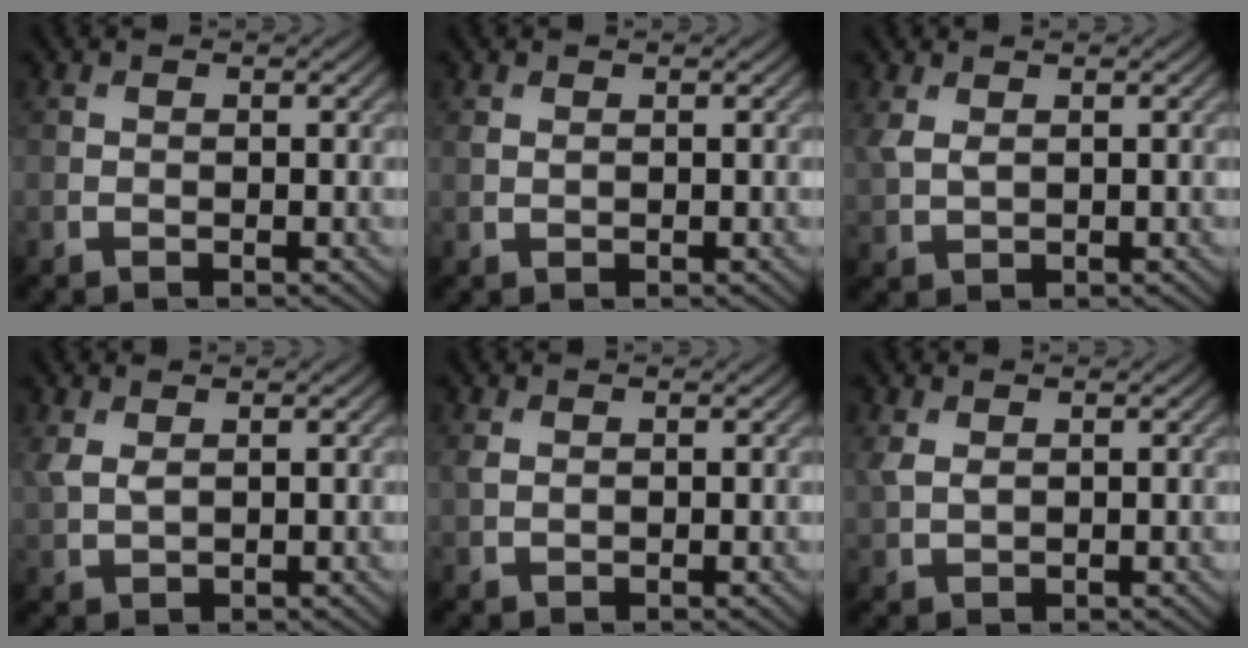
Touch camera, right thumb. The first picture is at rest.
{"total": 0.7, "force": [0.4, 0.3, 0.4], "torque": [-0.015, -0.001, 0.009]}
{"total": 2.4, "force": [1.1, 1.2, 1.8], "torque": [-0.054, 0.000, 0.027]}
{"total": 2.4, "force": [1.2, 1.1, 1.8], "torque": [-0.053, -0.001, 0.029]}
{"total": 1.1, "force": [0.4, 0.6, 0.9], "torque": [-0.028, 0.001, 0.010]}
{"total": 2.1, "force": [1.0, 1.1, 1.5], "torque": [-0.045, 0.000, 0.023]}